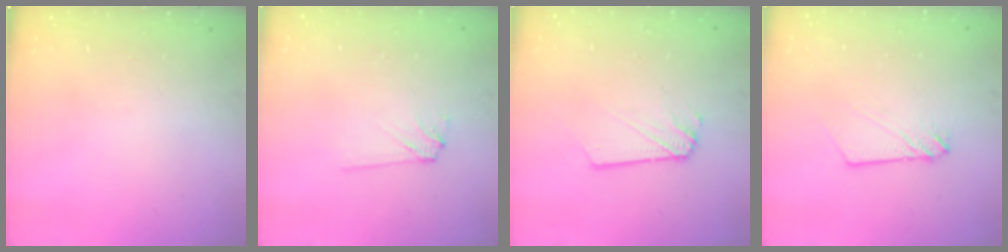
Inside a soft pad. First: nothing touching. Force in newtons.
{"total": 4.2, "press": 4.2, "slide": 0.5}
{"total": 1.2, "press": 1.2, "slide": 0.1}
{"total": 2.9, "press": 2.9, "slide": 0.4}